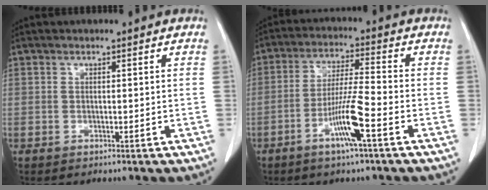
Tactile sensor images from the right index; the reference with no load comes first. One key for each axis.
{"total": 8.3, "fx": -3.8, "fy": -0.4, "fz": 7.4, "tx": -0.143, "ty": -0.008, "tz": -0.074}